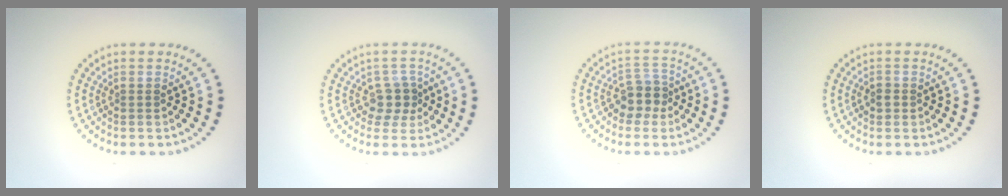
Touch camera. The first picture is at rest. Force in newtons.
{"total": 2.3, "press": 1.9, "slide": 1.3}
{"total": 2.6, "press": 2.3, "slide": 1.3}
{"total": 1.0, "press": 1.0, "slide": 0.1}